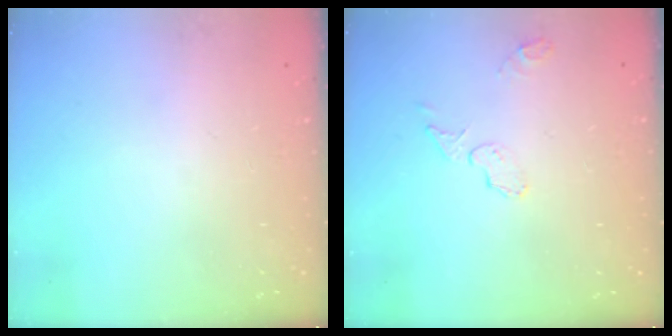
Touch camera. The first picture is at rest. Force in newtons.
{"total": 4.9, "press": 4.6, "slide": 1.4}